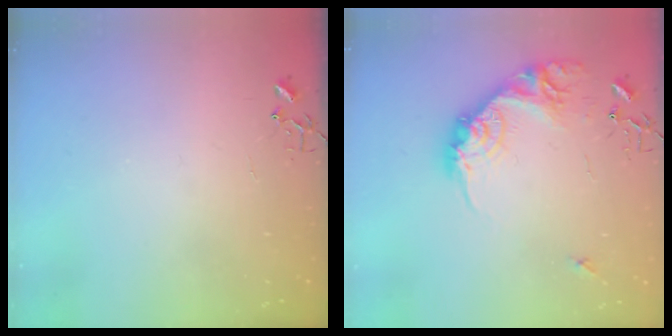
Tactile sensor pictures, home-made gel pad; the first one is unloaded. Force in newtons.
{"total": 16.9, "press": 16.9, "slide": 1.0}